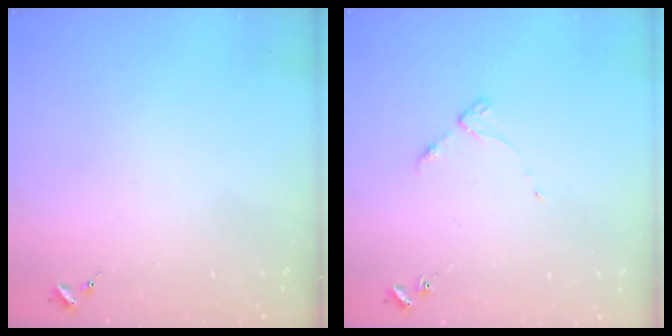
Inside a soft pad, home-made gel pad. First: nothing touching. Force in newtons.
{"total": 3.3, "press": 3.3, "slide": 0.4}